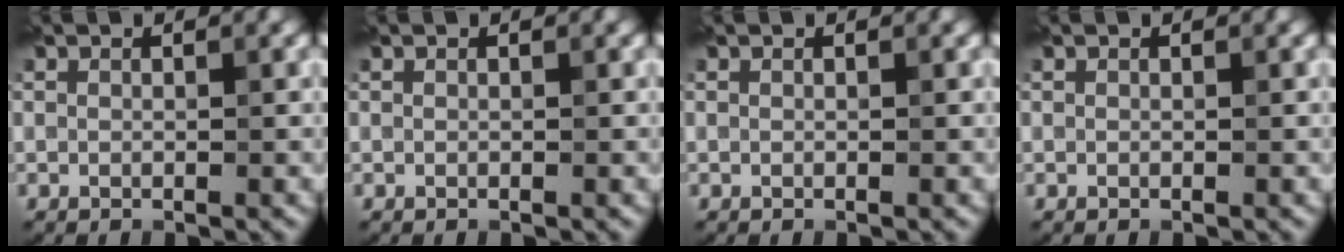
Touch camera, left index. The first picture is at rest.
{"total": 0.0}
{"total": 0.0}
{"total": 0.0}